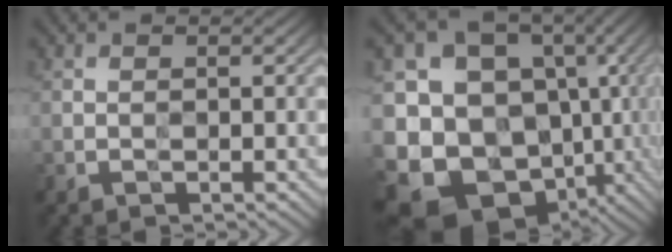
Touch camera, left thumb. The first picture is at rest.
{"total": 19.7, "force": [-6.0, 16.6, 8.7], "torque": [-0.217, -0.011, -0.064]}